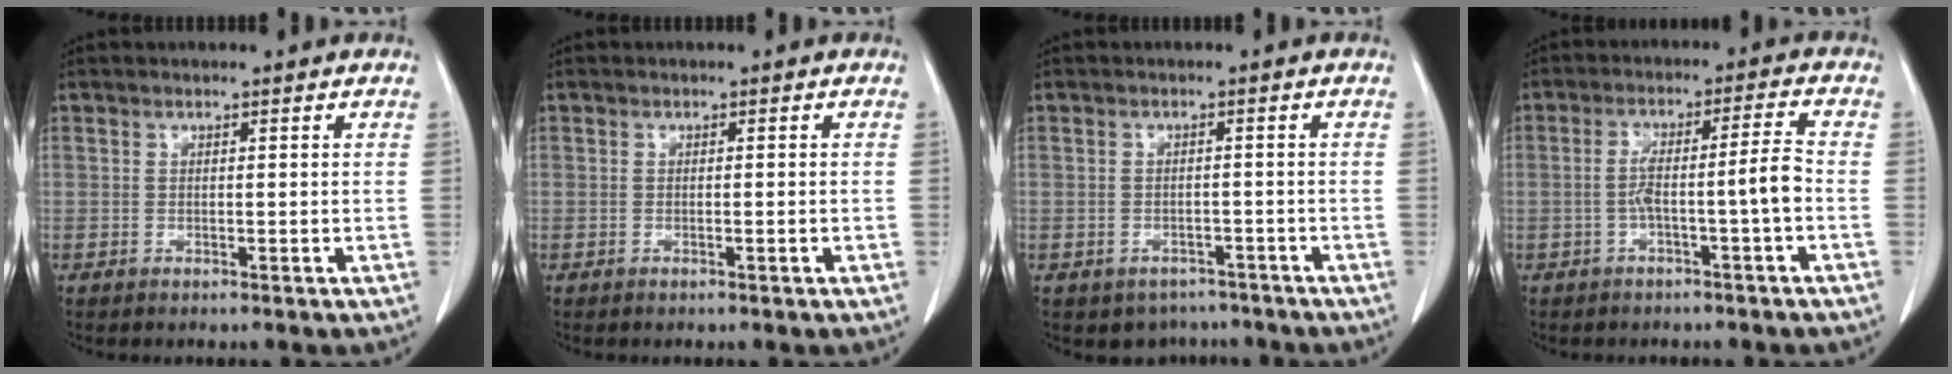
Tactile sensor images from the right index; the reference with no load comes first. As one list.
[{"total": 0.6, "force": [-0.3, 0.0, 0.6], "torque": [-0.013, 0.001, 0.001]}, {"total": 4.9, "force": [-4.1, 2.8, 0.3], "torque": [0.003, 0.013, -0.050]}, {"total": 7.2, "force": [-2.2, -0.7, 6.8], "torque": [-0.124, 0.027, -0.029]}]